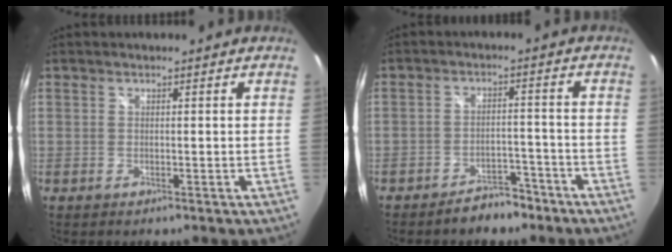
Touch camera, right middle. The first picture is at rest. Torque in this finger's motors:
{"motor_torque": [0.48, -1.66, -0.10, 0.00]}